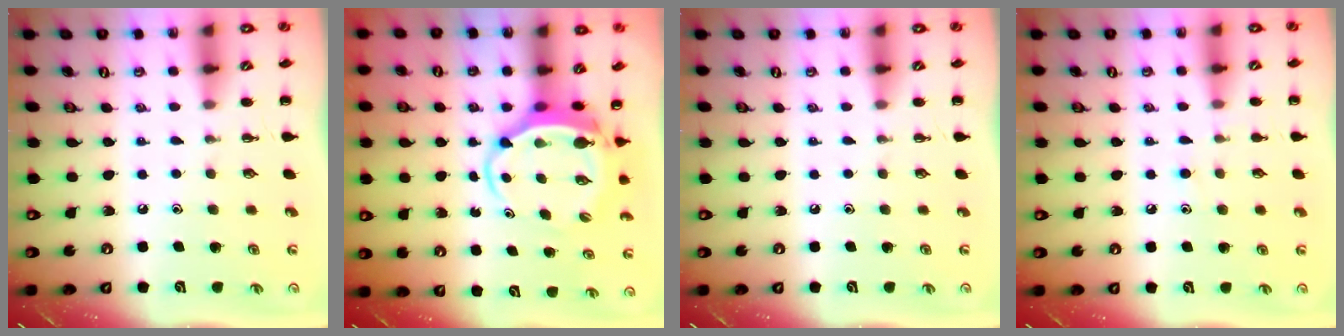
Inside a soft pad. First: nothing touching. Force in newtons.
{"total": 6.3, "press": 6.2, "slide": 1.4}
{"total": 0.0}
{"total": 5.4, "press": 4.9, "slide": 2.1}